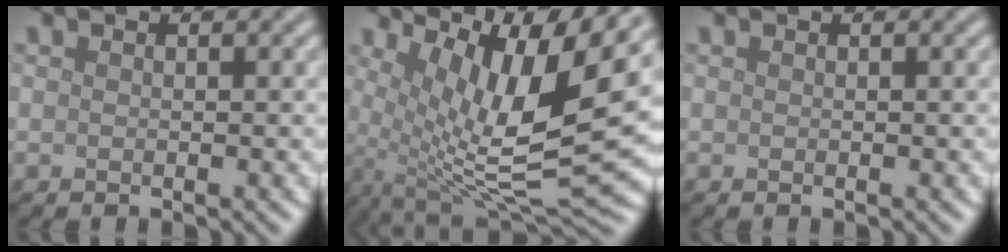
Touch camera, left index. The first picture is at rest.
{"total": 12.5, "force": [4.1, 3.4, 11.3], "torque": [-0.207, 0.003, 0.079]}
{"total": 0.0}